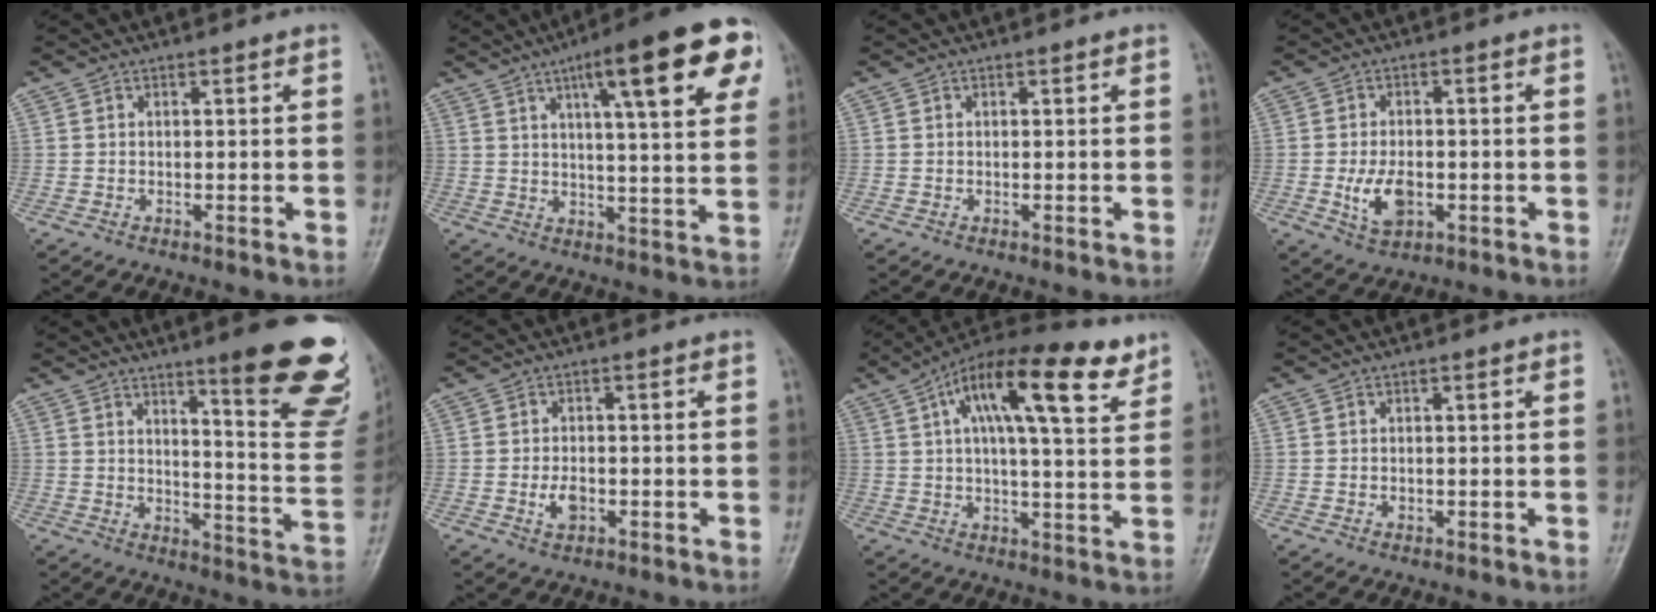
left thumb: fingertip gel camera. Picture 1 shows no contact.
{"total": 19.1, "force": [8.7, 4.0, 16.5], "torque": [-0.206, -0.006, 0.116]}
{"total": 0.0}
{"total": 6.5, "force": [-1.7, 3.9, 4.9], "torque": [-0.084, 0.000, -0.025]}
{"total": 20.7, "force": [12.2, 3.7, 16.4], "torque": [-0.168, -0.075, 0.163]}
{"total": 3.2, "force": [-1.1, 2.0, 2.3], "torque": [-0.040, 0.002, -0.018]}
{"total": 18.5, "force": [9.2, 6.0, 15.0], "torque": [-0.223, -0.003, 0.140]}
{"total": 0.5, "force": [-0.2, 0.4, 0.2], "torque": [-0.001, 0.000, -0.002]}